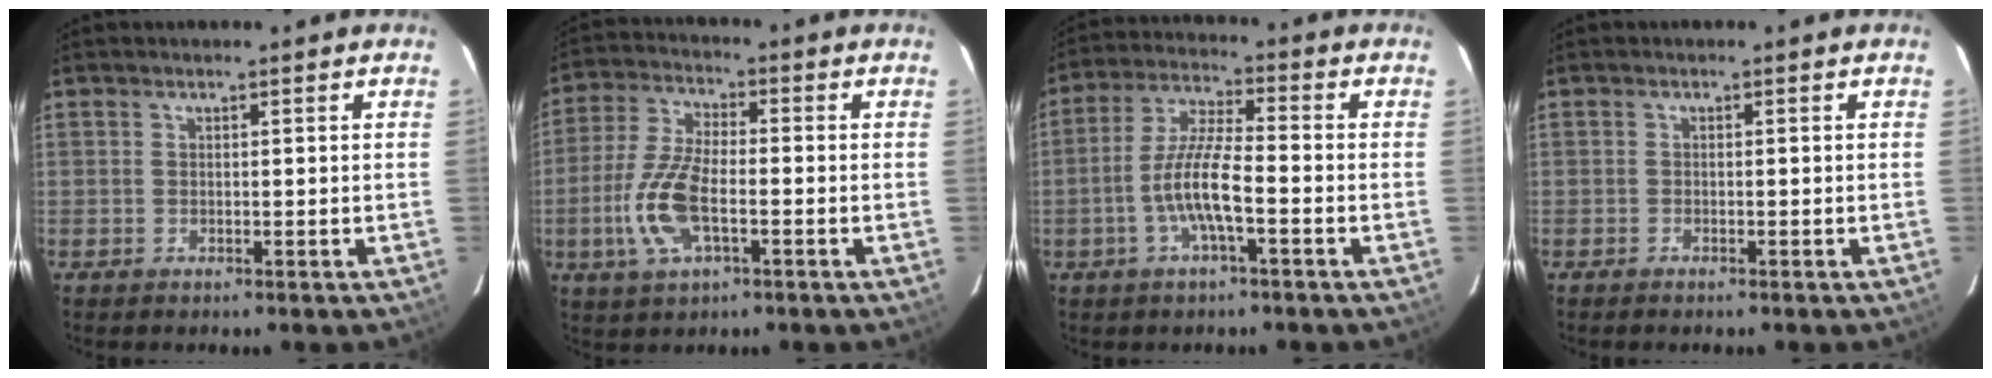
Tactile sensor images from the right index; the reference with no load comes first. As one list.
[{"total": 11.3, "force": [-3.3, 4.6, 9.7], "torque": [-0.214, 0.001, -0.066]}, {"total": 8.8, "force": [-3.2, 1.4, 8.1], "torque": [-0.169, 0.005, -0.060]}, {"total": 0.7, "force": [-0.6, 0.1, 0.2], "torque": [-0.006, -0.001, -0.011]}]